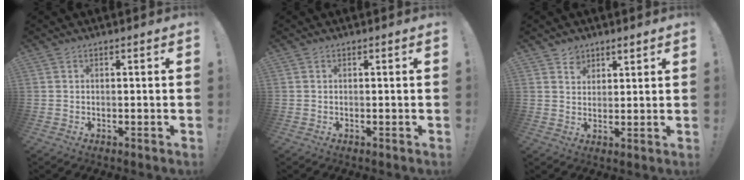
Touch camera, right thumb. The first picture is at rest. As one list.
[{"total": 0.0}, {"total": 3.6, "force": [2.7, 2.4, 0.4], "torque": [0.002, -0.017, 0.047]}]